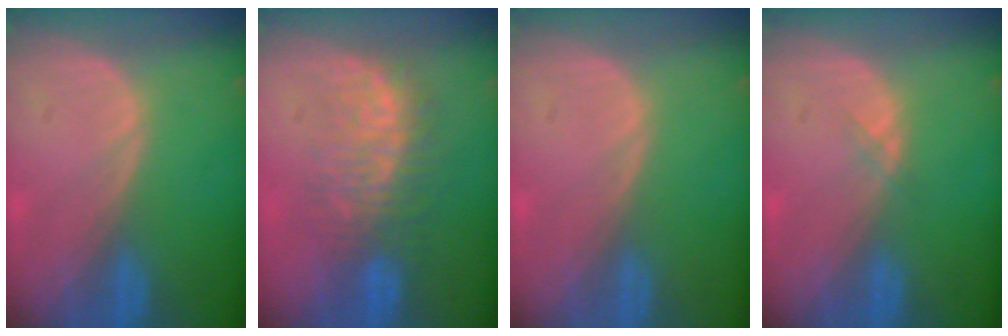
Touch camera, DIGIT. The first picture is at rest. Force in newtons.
{"total": 7.8, "press": 7.7, "slide": 1.3}
{"total": 0.0}
{"total": 0.6, "press": 0.6, "slide": 0.1}